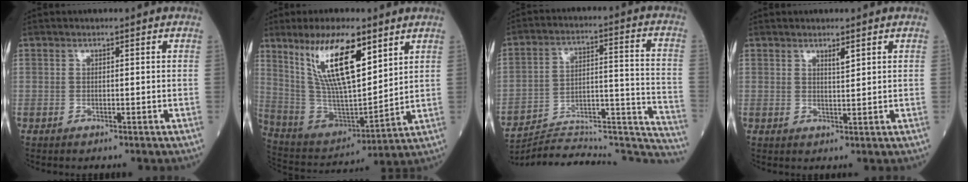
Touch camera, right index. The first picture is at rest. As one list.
[{"total": 16.9, "force": [9.0, 4.2, 13.7], "torque": [-0.262, 0.000, 0.176]}, {"total": 26.1, "force": [-25.1, 2.9, 6.5], "torque": [-0.050, 0.036, -0.348]}, {"total": 1.6, "force": [1.1, 0.1, 1.1], "torque": [-0.021, -0.005, 0.019]}]